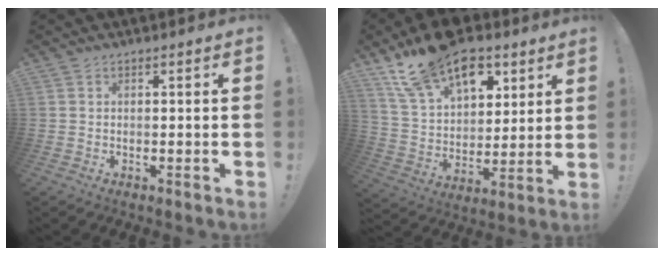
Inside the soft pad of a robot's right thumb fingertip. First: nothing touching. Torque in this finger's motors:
{"motor_torque": [0.64, 4.36, 1.57, 1.04, 0.17]}